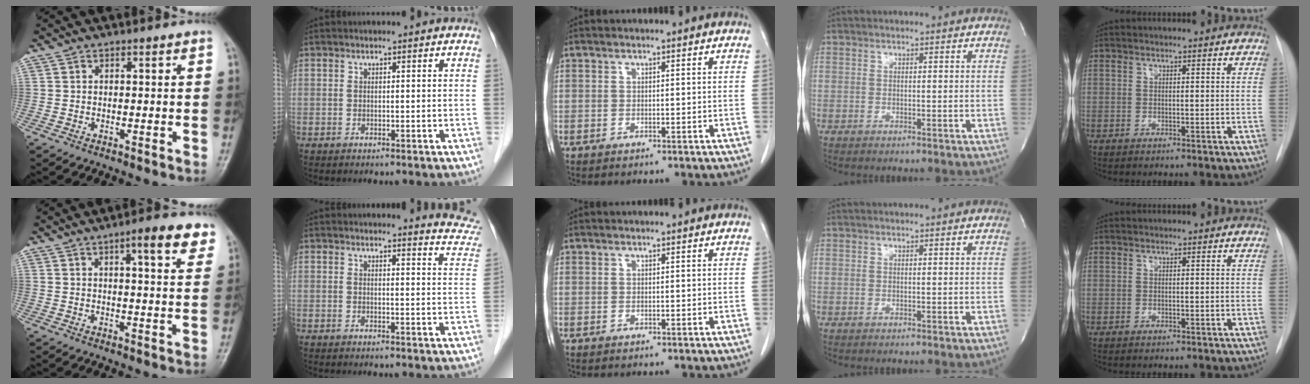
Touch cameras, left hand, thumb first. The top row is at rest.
{"thumb": {"total": 7.8, "force": [4.4, 1.8, 6.2], "torque": [-0.069, -0.015, 0.054]}, "index": {"total": 6.7, "force": [6.7, 0.3, 0.5], "torque": [0.006, -0.056, 0.044]}}